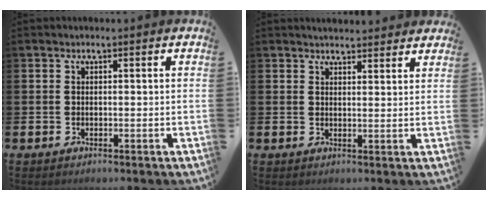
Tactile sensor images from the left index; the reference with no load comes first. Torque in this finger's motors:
{"motor_torque": [0.21, -0.52, 0.08, 0.07]}